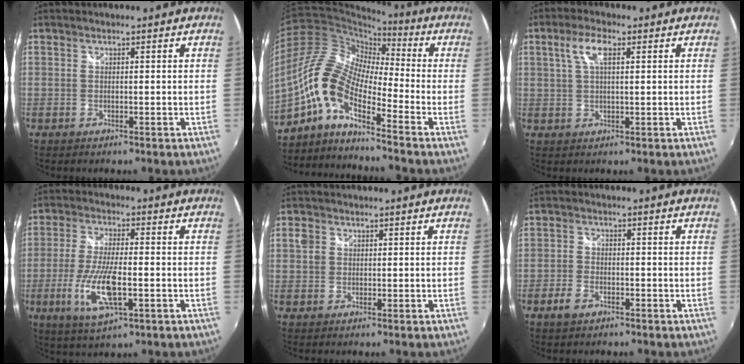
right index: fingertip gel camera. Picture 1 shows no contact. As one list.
[{"total": 12.3, "force": [-5.8, 4.2, 10.0], "torque": [-0.189, 0.008, -0.135]}, {"total": 4.5, "force": [1.6, 1.5, 4.0], "torque": [-0.078, 0.008, 0.029]}, {"total": 11.7, "force": [-3.3, 3.5, 10.6], "torque": [-0.221, -0.017, -0.062]}, {"total": 2.2, "force": [0.5, 2.1, 0.7], "torque": [-0.014, 0.006, 0.006]}, {"total": 3.6, "force": [-2.3, 2.1, 1.8], "torque": [-0.048, 0.000, -0.044]}]